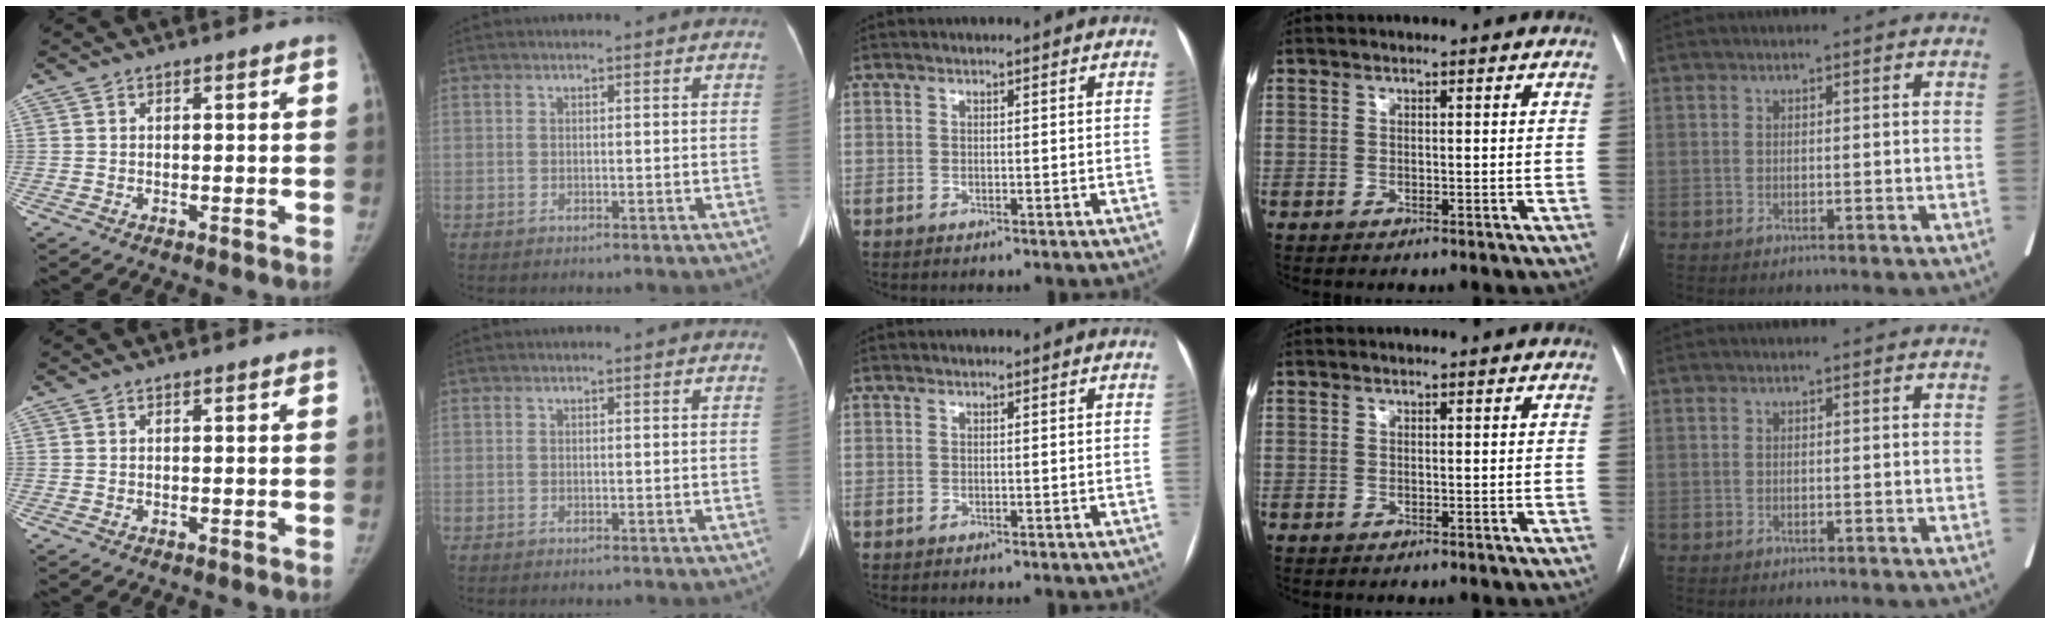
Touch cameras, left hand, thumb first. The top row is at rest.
{}